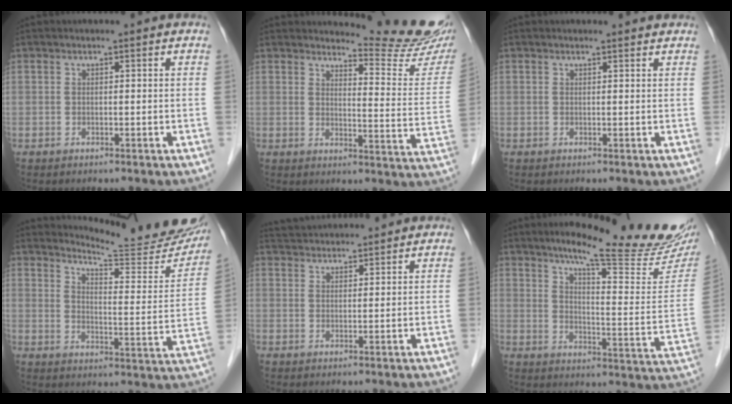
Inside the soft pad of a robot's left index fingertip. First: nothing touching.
{"total": 12.4, "force": [12.2, -0.4, 2.1], "torque": [-0.022, -0.098, 0.135]}
{"total": 2.0, "force": [2.0, 0.4, 0.2], "torque": [-0.010, 0.002, 0.018]}
{"total": 18.3, "force": [17.3, 1.5, 5.9], "torque": [-0.081, -0.092, 0.206]}
{"total": 7.9, "force": [7.6, 1.0, 1.8], "torque": [-0.036, 0.035, 0.121]}
{"total": 21.2, "force": [17.5, 1.0, 11.9], "torque": [-0.159, -0.059, 0.225]}